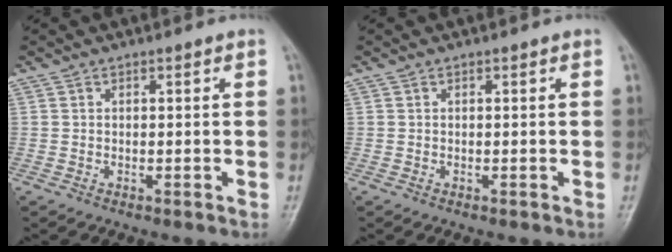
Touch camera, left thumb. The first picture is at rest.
{"total": 0.0}